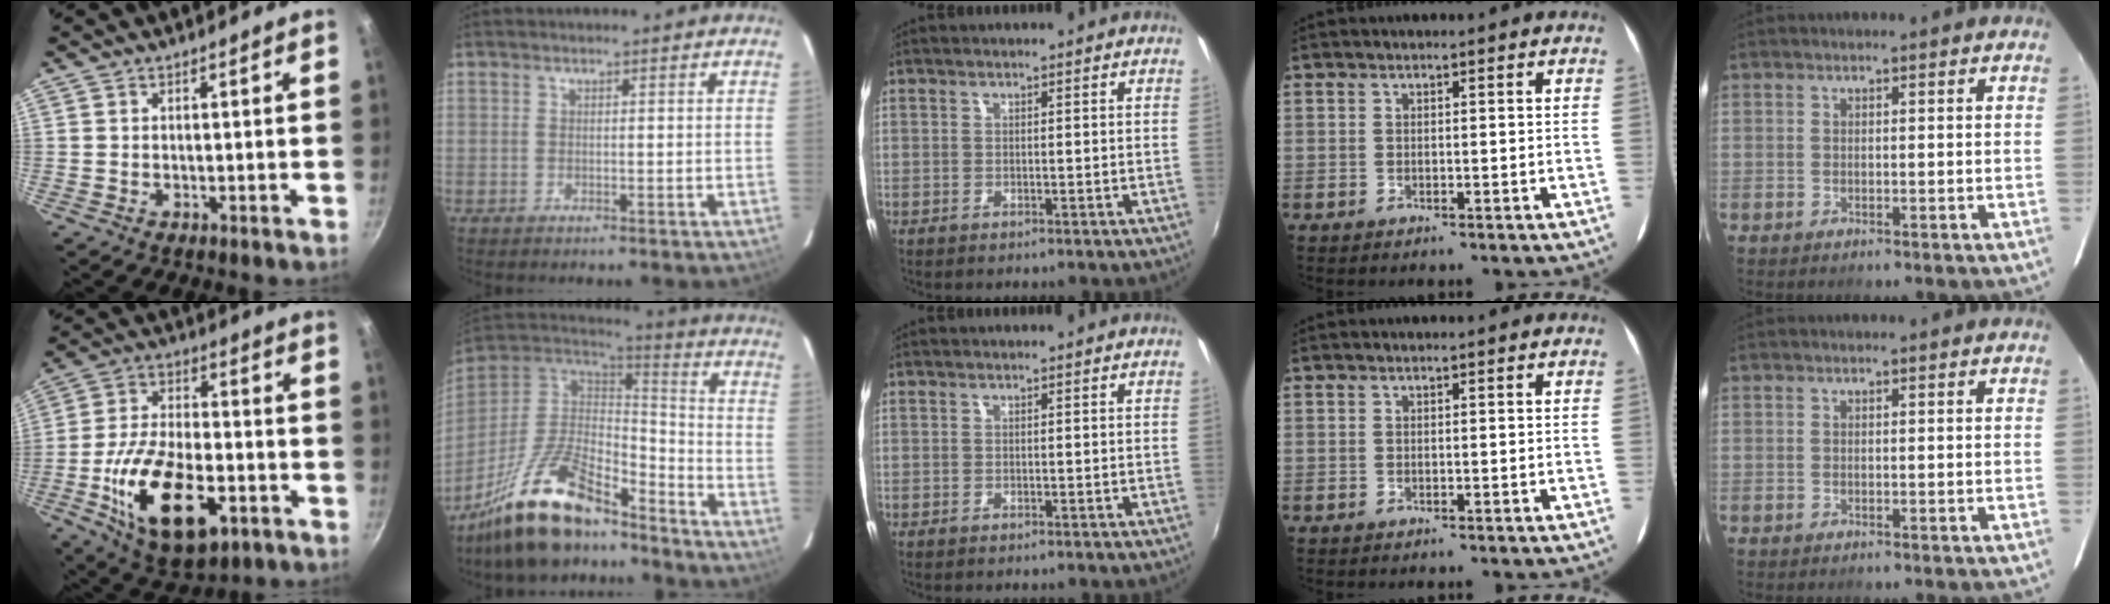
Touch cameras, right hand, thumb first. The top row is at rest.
{"thumb": {"total": 20.3, "force": [-7.1, 10.4, 16.0], "torque": [-0.273, 0.023, -0.115]}, "index": {"total": 21.1, "force": [-15.7, 7.3, 12.2], "torque": [-0.252, -0.014, -0.276]}}